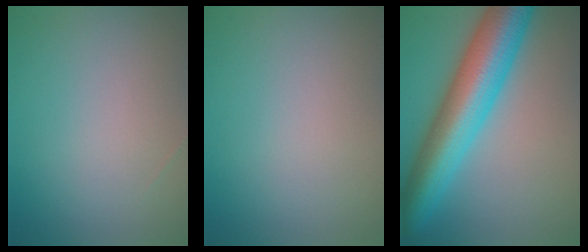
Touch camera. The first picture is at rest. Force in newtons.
{"total": 0.0}
{"total": 10.3, "press": 10.3, "slide": 0.2}